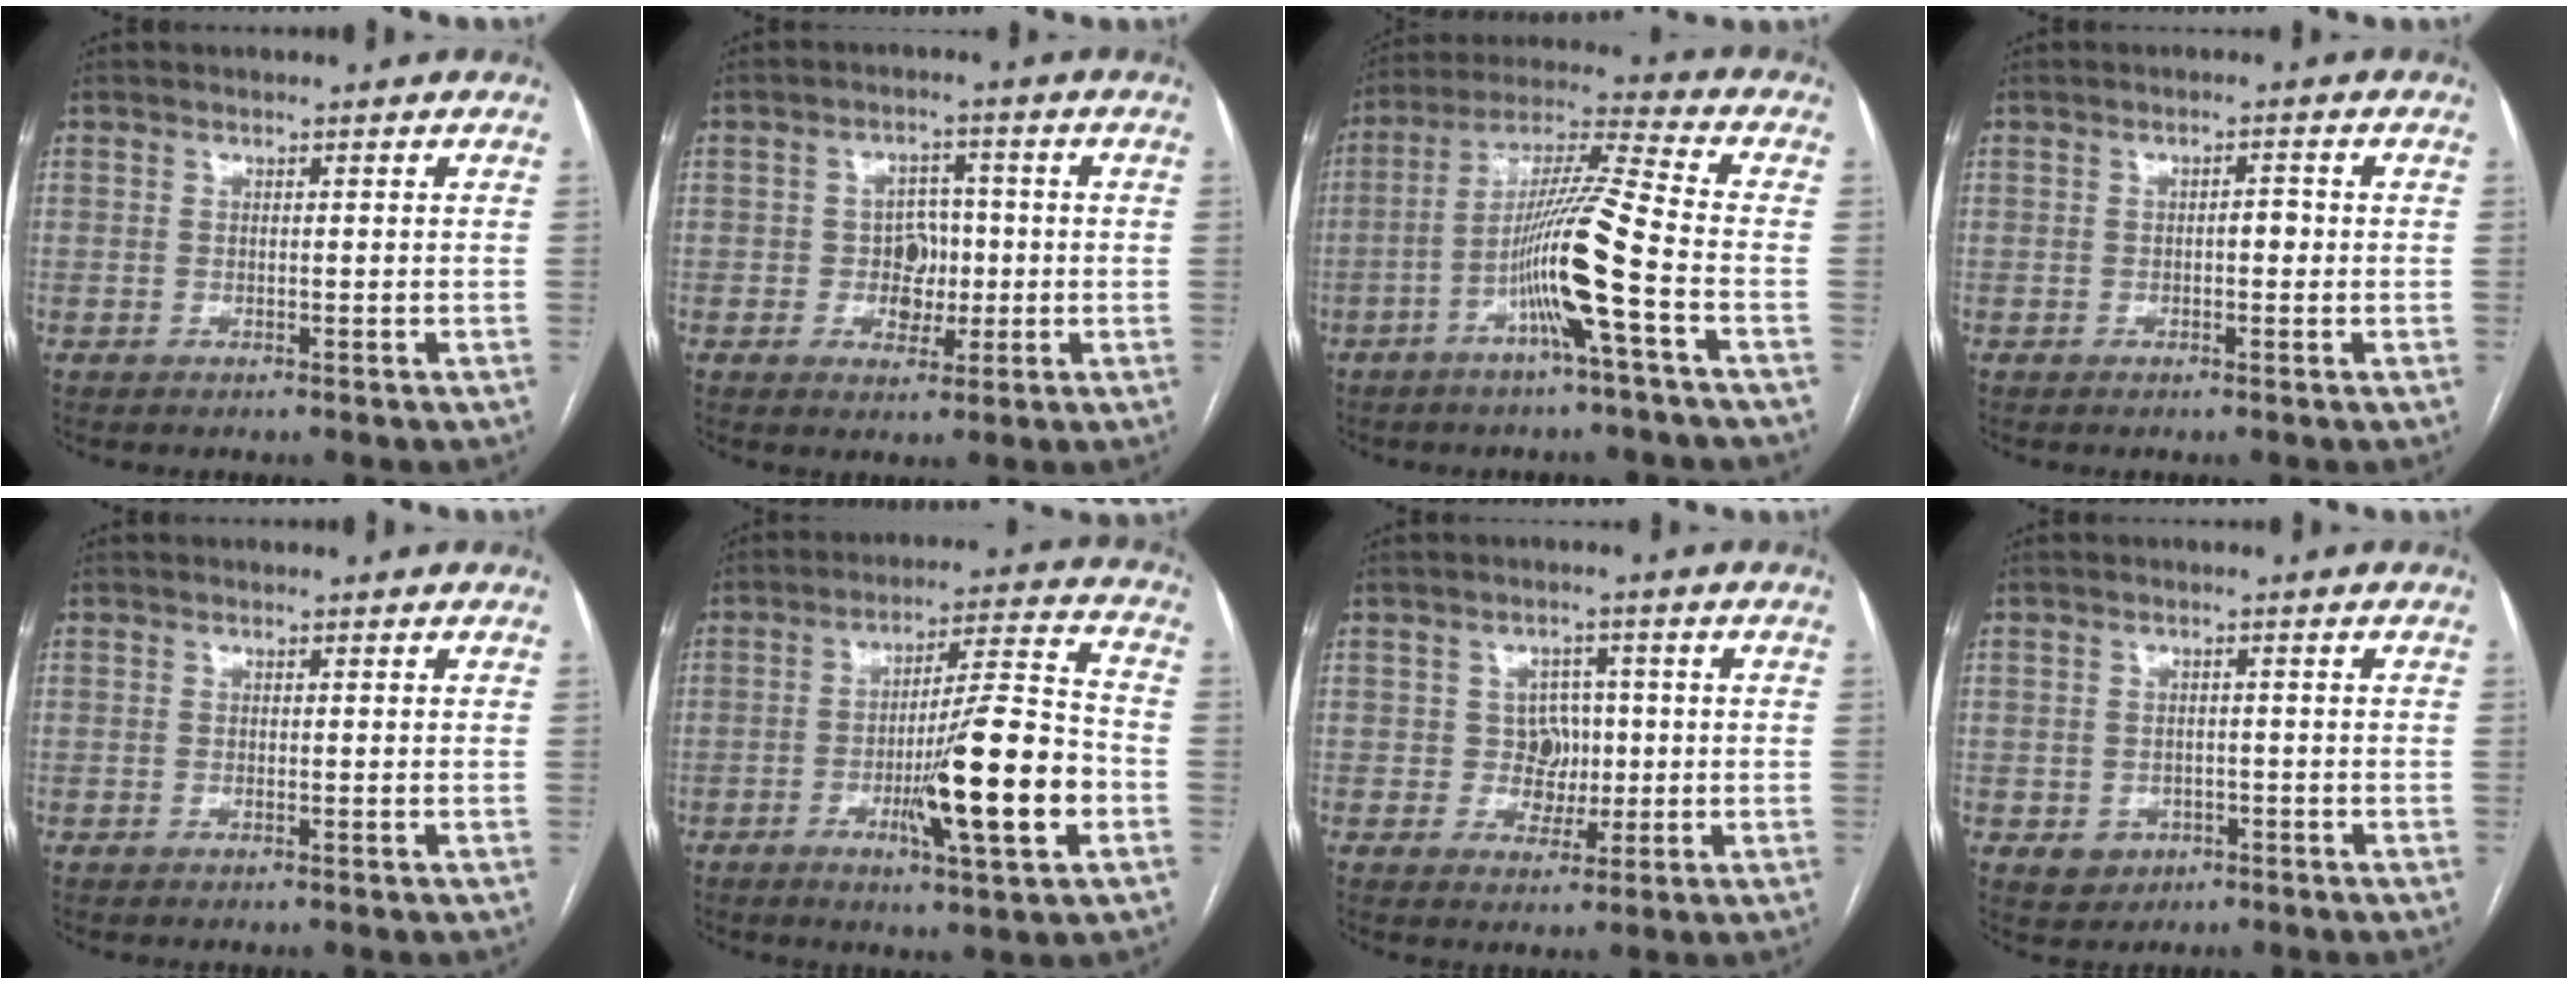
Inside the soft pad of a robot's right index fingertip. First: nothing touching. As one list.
[{"total": 4.9, "force": [-0.6, 3.8, 3.0], "torque": [-0.046, 0.012, -0.003]}, {"total": 12.5, "force": [-4.4, -1.2, 11.6], "torque": [-0.224, 0.008, -0.085]}, {"total": 1.8, "force": [-0.2, 0.8, 1.6], "torque": [-0.018, 0.005, -0.005]}, {"total": 0.0}, {"total": 15.6, "force": [-4.6, 0.9, 14.9], "torque": [-0.242, -0.004, -0.067]}, {"total": 4.1, "force": [0.0, 3.9, 1.4], "torque": [-0.012, 0.012, 0.007]}, {"total": 3.7, "force": [-1.3, 3.4, 0.9], "torque": [-0.004, 0.008, -0.011]}]